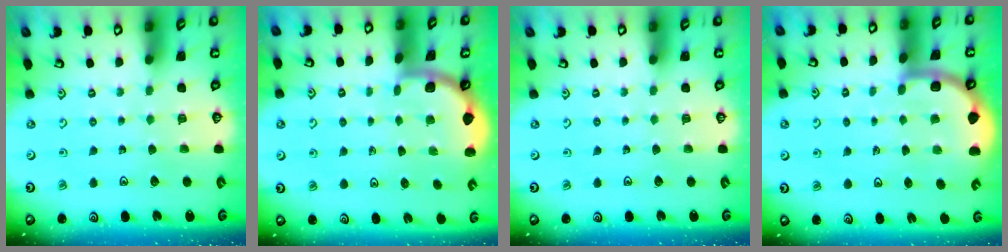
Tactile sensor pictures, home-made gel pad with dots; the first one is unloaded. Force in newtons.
{"total": 1.9, "press": 1.9, "slide": 0.0}
{"total": 0.0}
{"total": 4.9, "press": 4.2, "slide": 2.4}